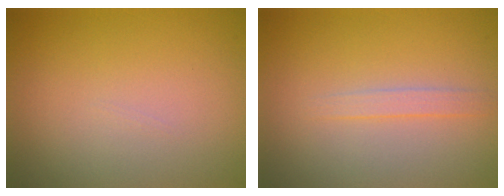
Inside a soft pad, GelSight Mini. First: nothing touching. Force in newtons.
{"total": 1.3, "press": 1.3, "slide": 0.1}